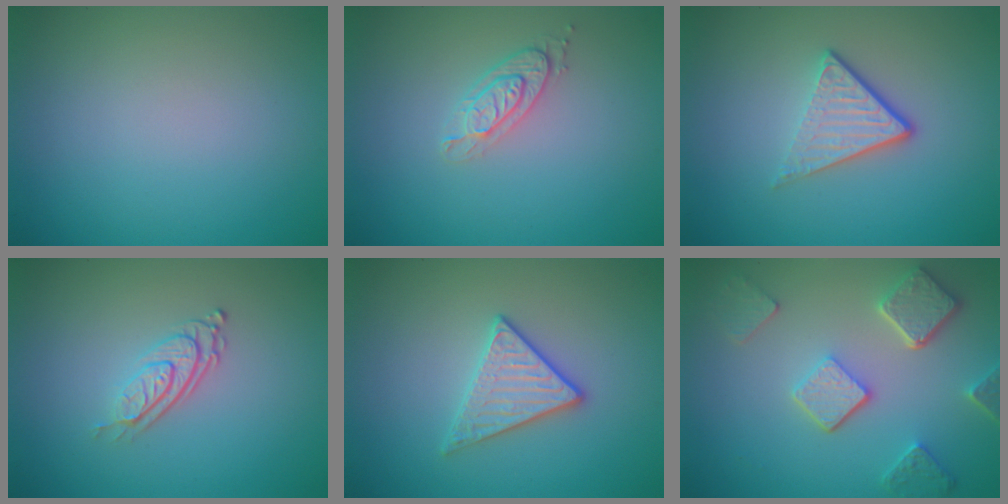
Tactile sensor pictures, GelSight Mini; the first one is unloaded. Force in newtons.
{"total": 2.1, "press": 1.9, "slide": 0.8}
{"total": 3.7, "press": 2.5, "slide": 2.7}
{"total": 3.1, "press": 2.0, "slide": 2.4}
{"total": 2.8, "press": 2.7, "slide": 0.6}
{"total": 5.1, "press": 3.9, "slide": 3.3}